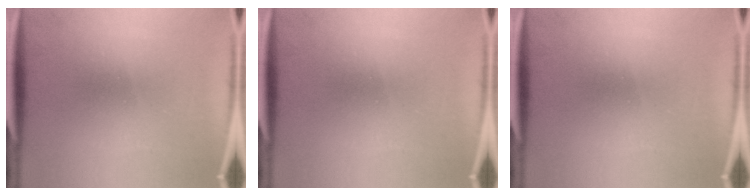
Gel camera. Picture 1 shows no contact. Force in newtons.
{"total": 0.0}
{"total": 0.0}